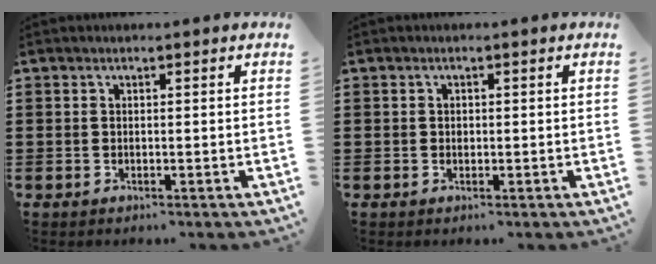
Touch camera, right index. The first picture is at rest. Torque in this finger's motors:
{"motor_torque": [0.12, -0.07, 0.00, 0.02]}